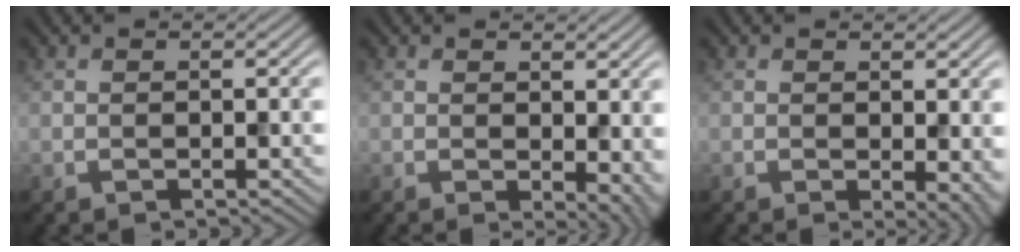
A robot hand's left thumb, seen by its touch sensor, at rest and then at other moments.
{"total": 5.1, "force": [0.1, 2.9, 4.2], "torque": [-0.047, -0.014, 0.011]}
{"total": 3.5, "force": [0.0, 1.6, 3.2], "torque": [-0.035, -0.008, 0.002]}